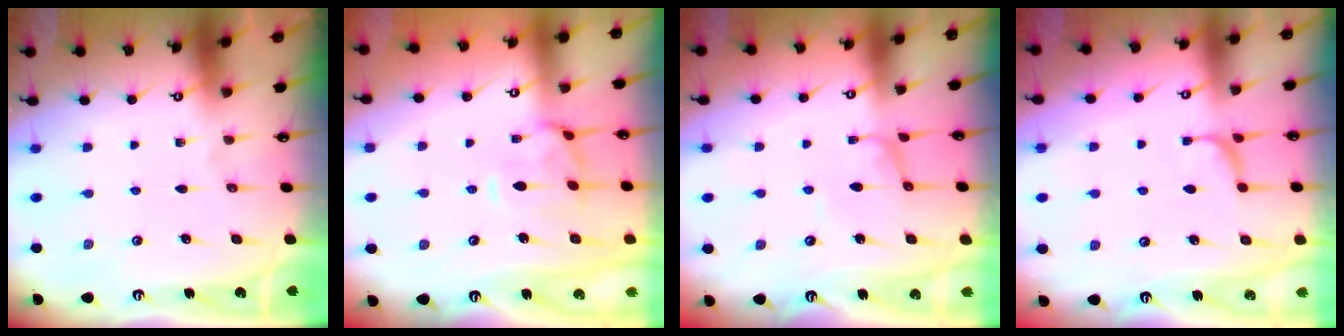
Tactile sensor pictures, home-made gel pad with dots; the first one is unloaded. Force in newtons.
{"total": 1.7, "press": 1.5, "slide": 0.8}
{"total": 0.9, "press": 0.7, "slide": 0.5}
{"total": 2.4, "press": 2.4, "slide": 0.4}